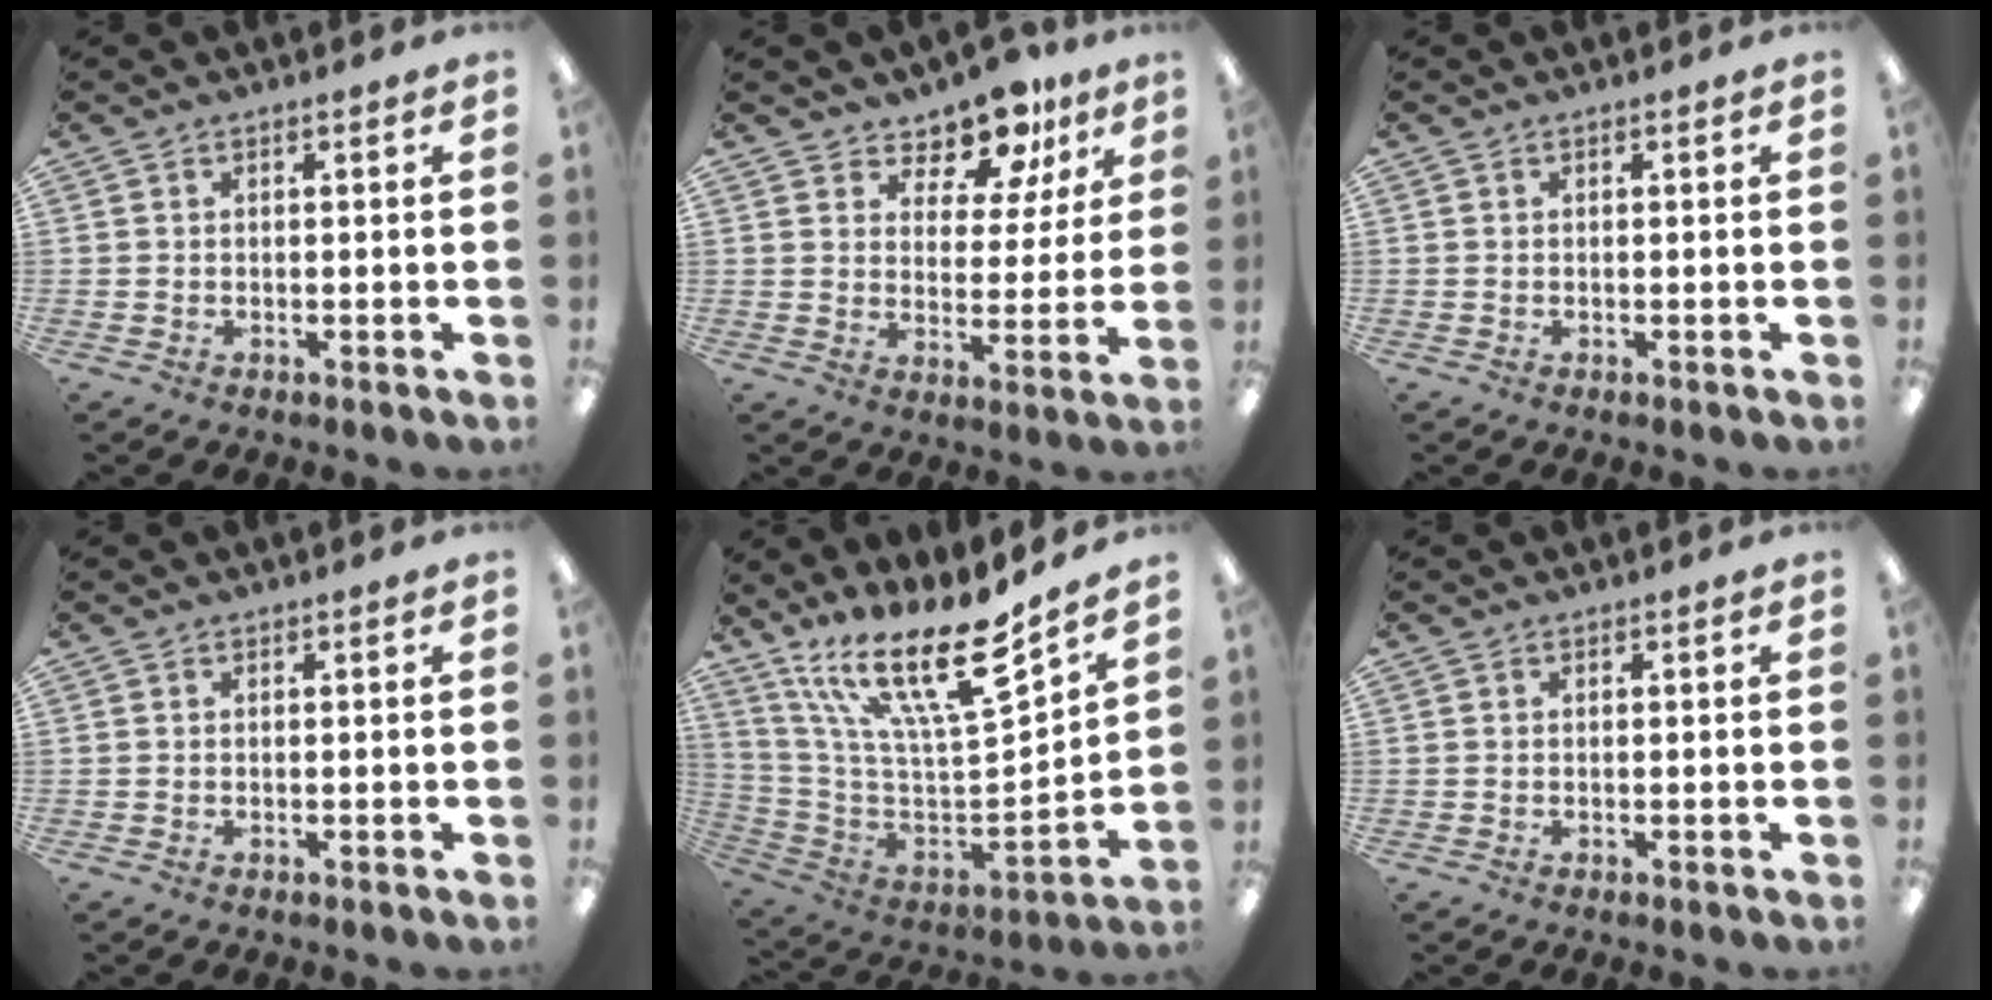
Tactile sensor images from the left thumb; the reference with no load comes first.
{"total": 10.9, "force": [9.1, 4.7, 3.7], "torque": [-0.065, -0.063, 0.167]}
{"total": 0.0}
{"total": 0.0}
{"total": 21.4, "force": [14.7, 5.5, 14.5], "torque": [-0.257, -0.106, 0.247]}
{"total": 0.0}